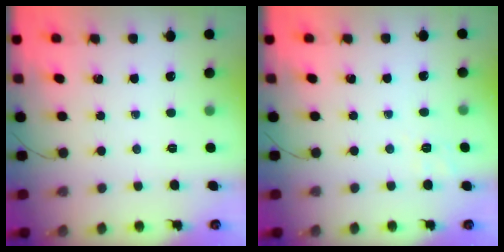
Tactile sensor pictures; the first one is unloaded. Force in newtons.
{"total": 2.3, "press": 1.6, "slide": 1.7}